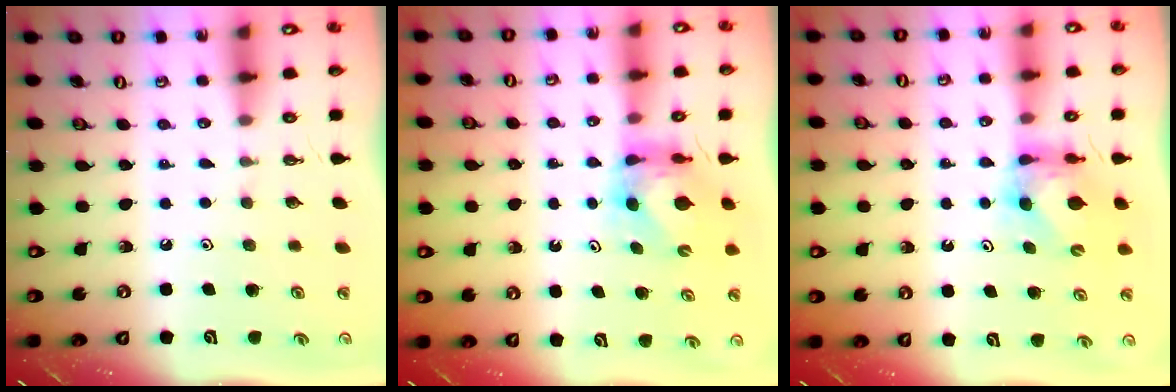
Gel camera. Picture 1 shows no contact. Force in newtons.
{"total": 5.7, "press": 5.6, "slide": 0.6}
{"total": 6.4, "press": 6.4, "slide": 0.6}